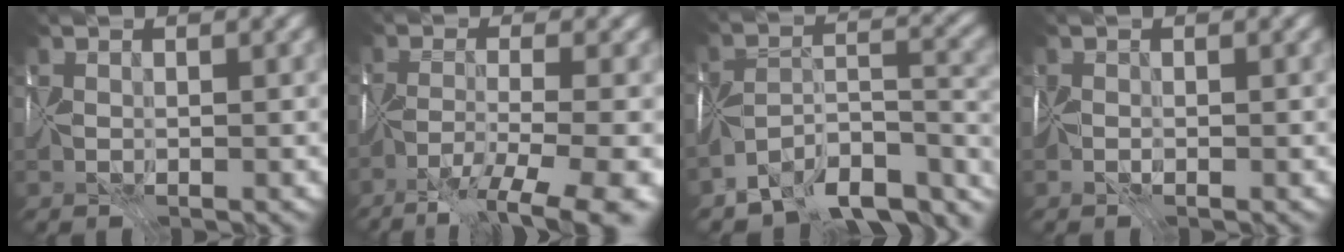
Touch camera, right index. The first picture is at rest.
{"total": 9.6, "force": [-6.3, 1.9, 7.0], "torque": [-0.122, -0.011, -0.100]}
{"total": 9.6, "force": [-7.8, 3.7, 4.3], "torque": [-0.060, 0.002, -0.132]}
{"total": 0.7, "force": [-0.4, 0.4, 0.4], "torque": [-0.013, 0.002, -0.016]}